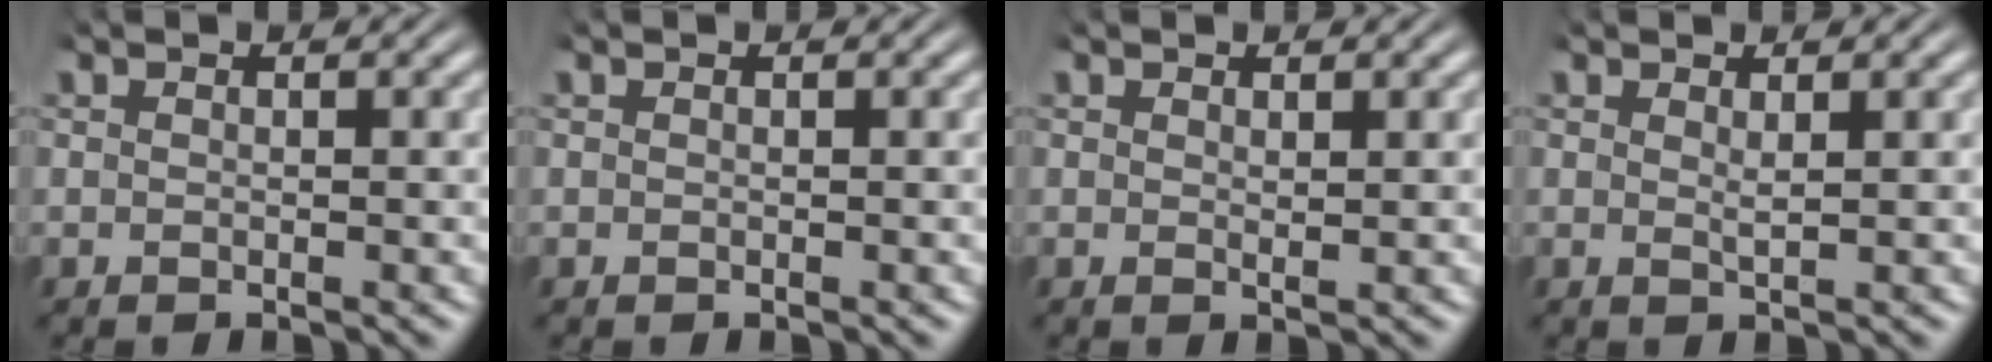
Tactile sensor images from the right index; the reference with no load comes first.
{"total": 0.0}
{"total": 0.6, "force": [0.5, -0.2, 0.4], "torque": [-0.003, -0.007, 0.012]}
{"total": 1.0, "force": [0.6, -0.4, 0.6], "torque": [-0.010, -0.009, 0.015]}